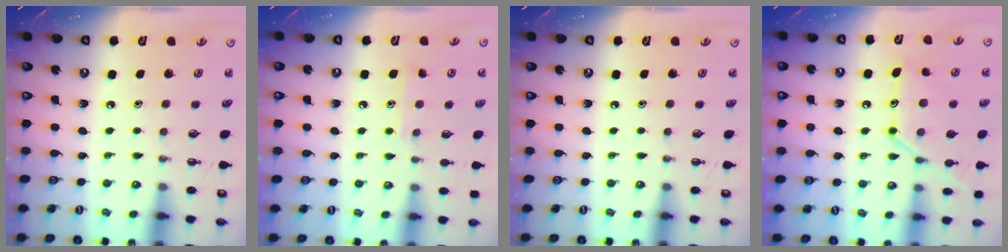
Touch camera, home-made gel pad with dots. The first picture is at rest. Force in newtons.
{"total": 7.8, "press": 7.8, "slide": 0.0}
{"total": 0.0}
{"total": 15.1, "press": 15.1, "slide": 1.3}